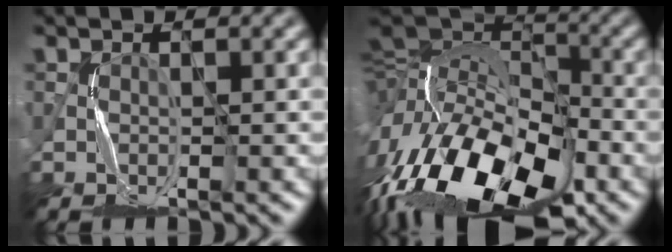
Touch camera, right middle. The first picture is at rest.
{"total": 18.7, "force": [-8.5, 10.8, 12.7], "torque": [-0.245, 0.000, -0.136]}